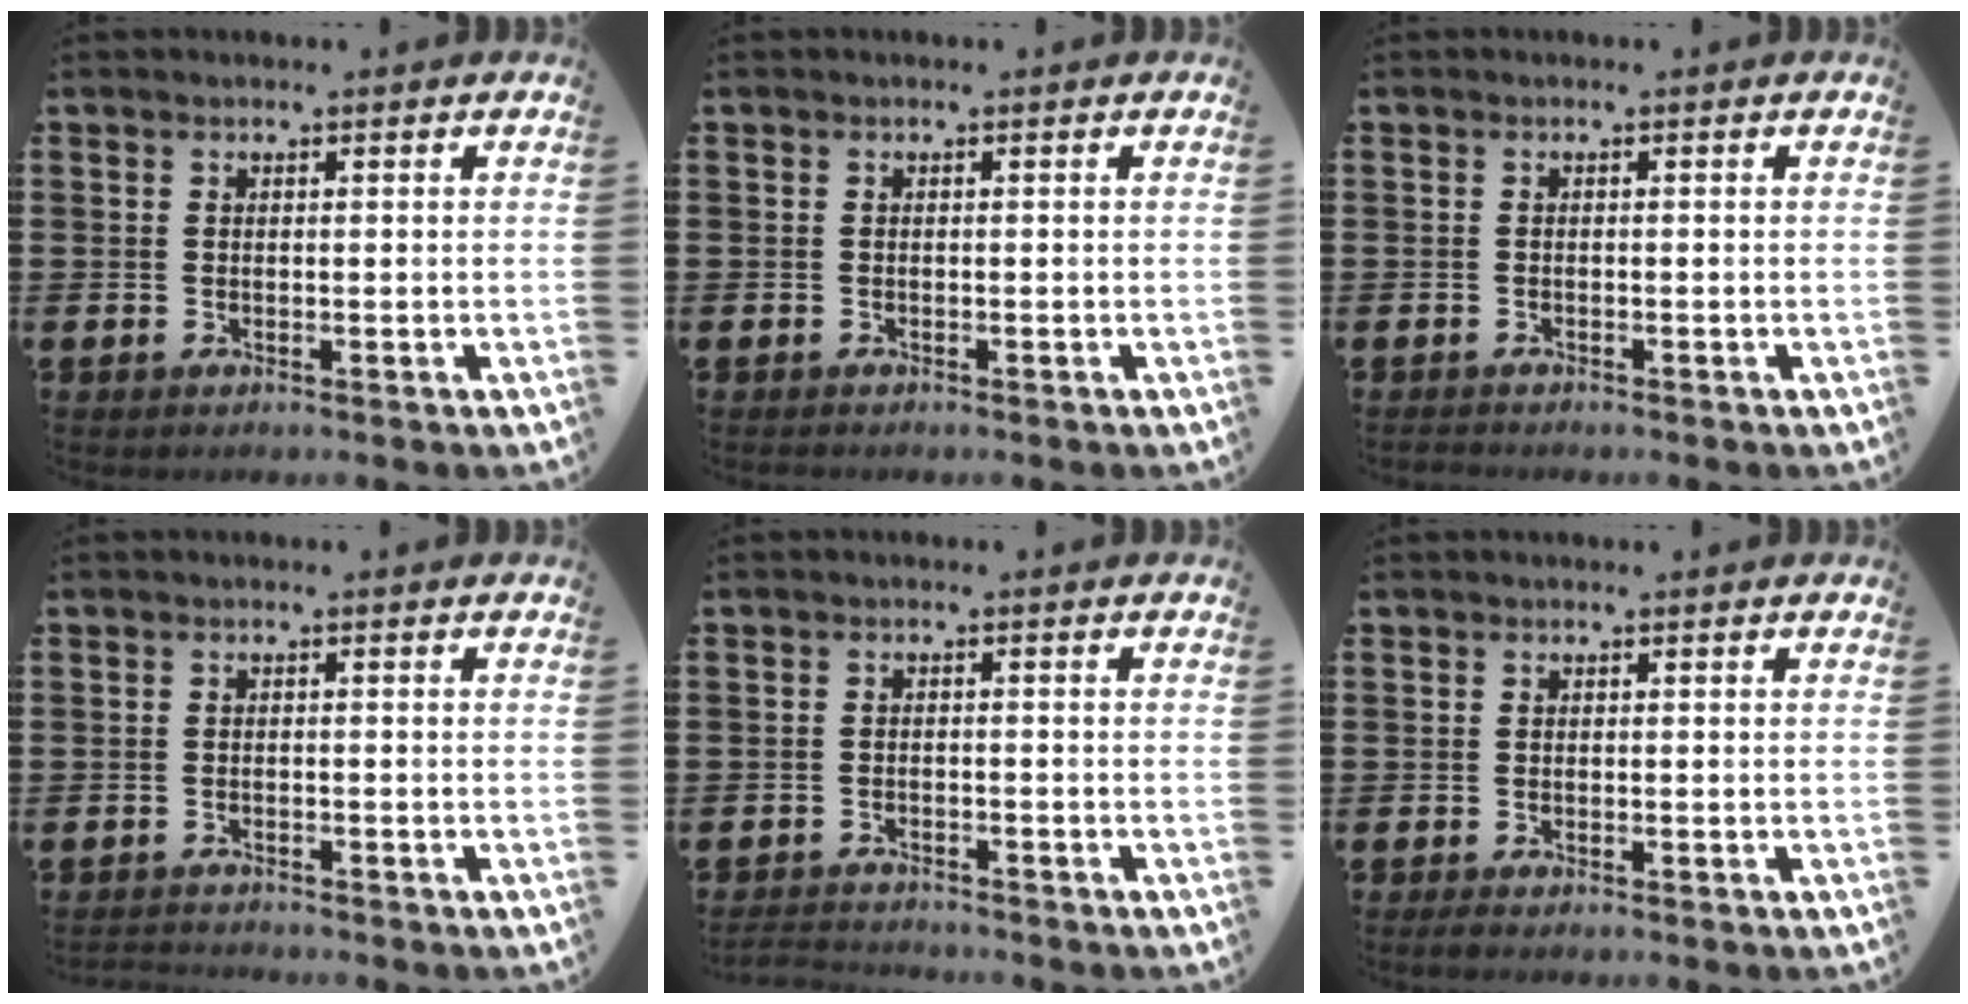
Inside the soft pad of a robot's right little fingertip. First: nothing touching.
{"total": 0.0}
{"total": 0.0}
{"total": 1.1, "force": [-1.1, 0.0, -0.1], "torque": [-0.002, 0.000, -0.023]}
{"total": 2.1, "force": [-2.1, 0.1, 0.1], "torque": [-0.004, 0.002, -0.045]}
{"total": 0.8, "force": [-0.5, 0.2, 0.5], "torque": [-0.011, -0.001, -0.010]}